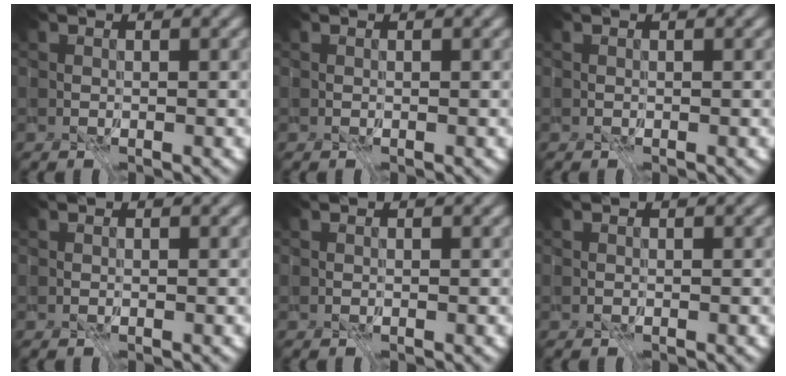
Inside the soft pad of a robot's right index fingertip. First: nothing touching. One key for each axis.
{"total": 0.0}
{"total": 0.0}
{"total": 0.0}
{"total": 0.0}
{"total": 0.0}